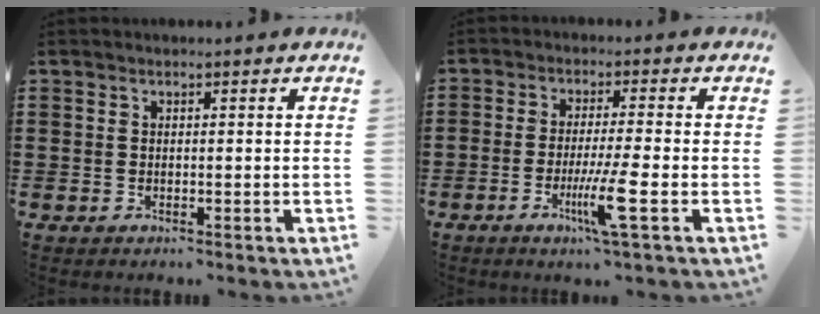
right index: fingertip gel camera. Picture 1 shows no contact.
{"total": 6.9, "force": [-2.5, 0.0, 6.4], "torque": [-0.125, -0.021, -0.047]}